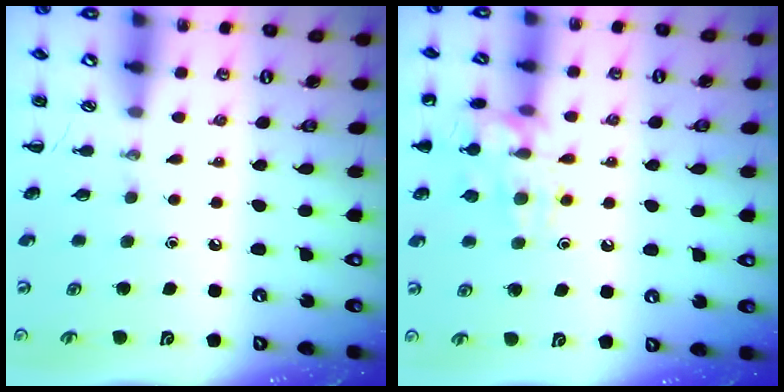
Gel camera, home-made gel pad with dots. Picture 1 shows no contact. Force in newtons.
{"total": 14.6, "press": 14.6, "slide": 1.2}